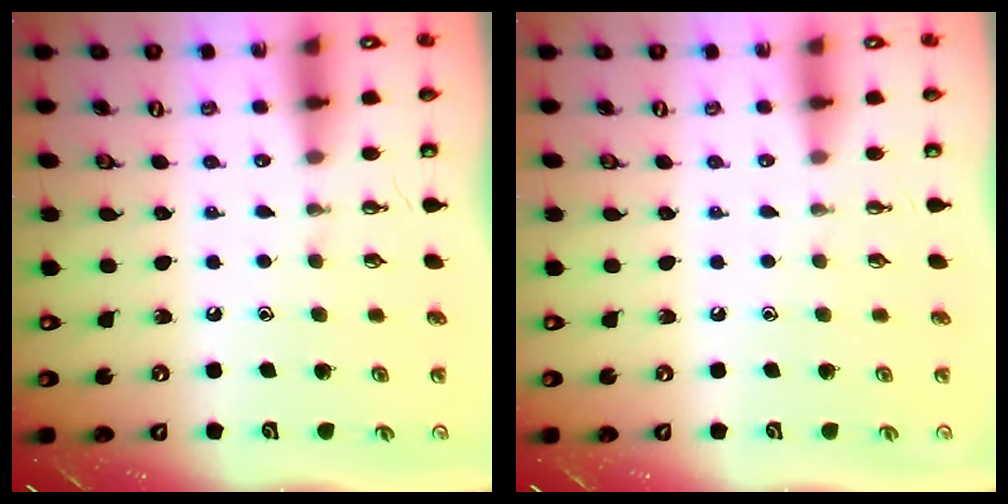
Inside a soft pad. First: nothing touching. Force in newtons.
{"total": 0.0}